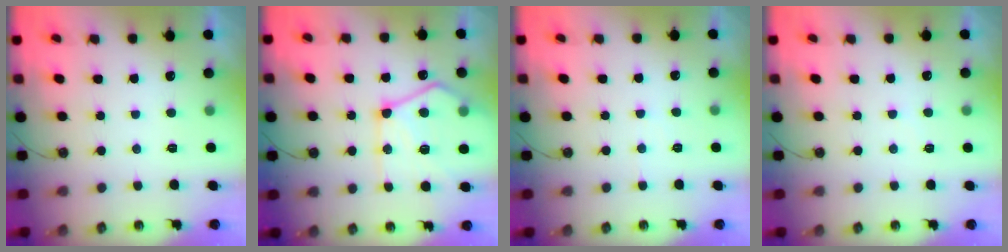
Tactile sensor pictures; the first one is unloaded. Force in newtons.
{"total": 16.6, "press": 16.6, "slide": 0.9}
{"total": 3.3, "press": 3.3, "slide": 0.5}
{"total": 2.0, "press": 2.0, "slide": 0.3}